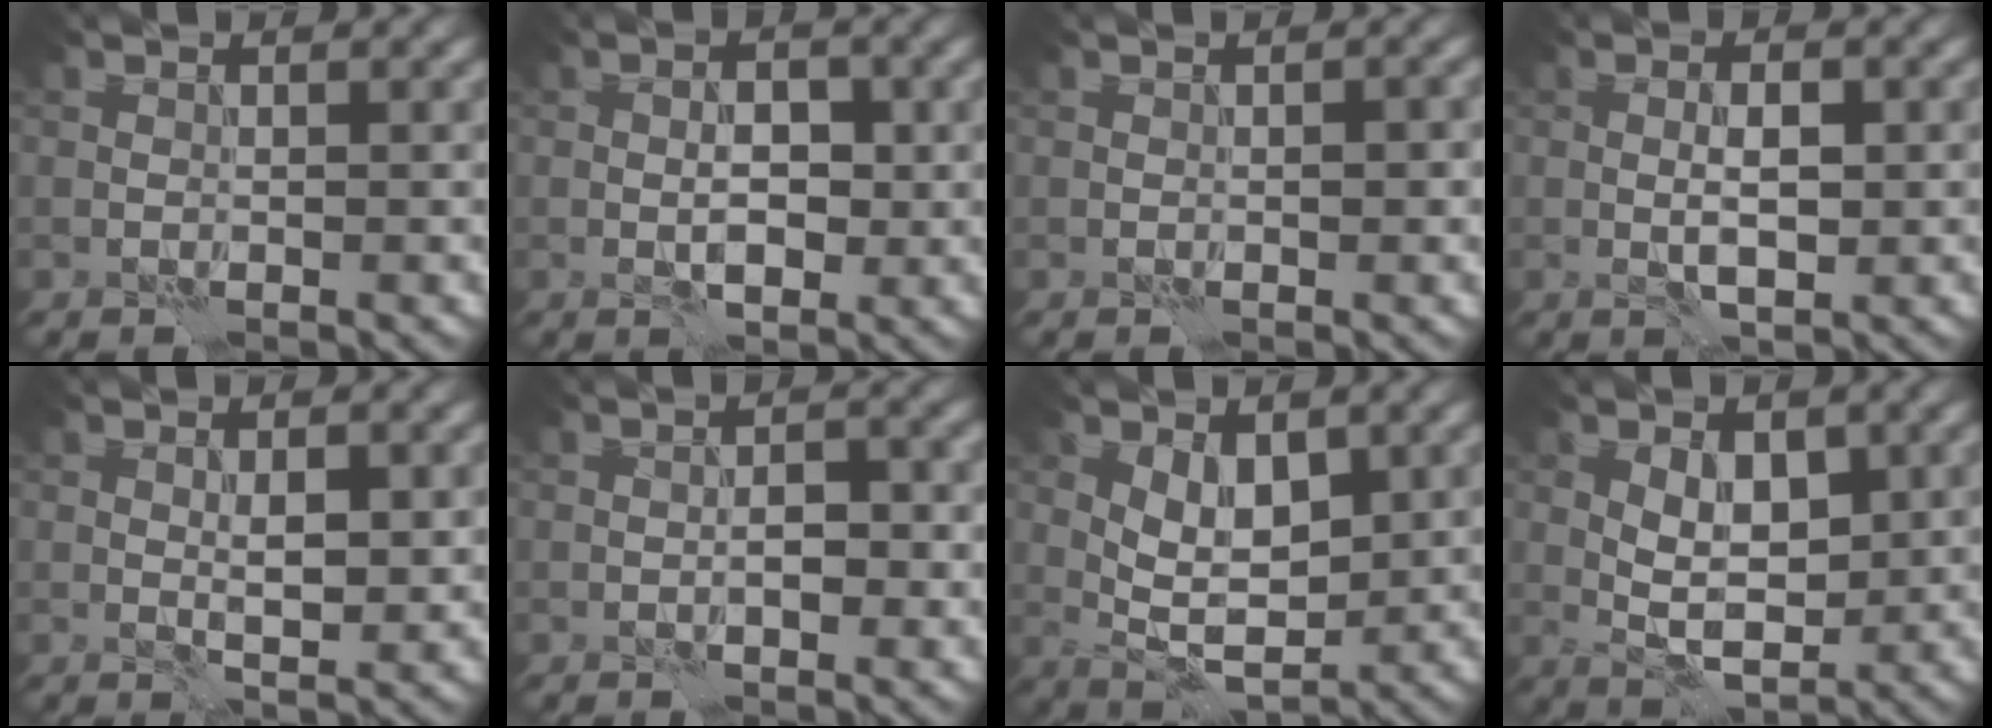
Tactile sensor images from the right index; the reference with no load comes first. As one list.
[{"total": 3.1, "force": [-0.5, 1.6, 2.6], "torque": [-0.032, 0.000, -0.011]}, {"total": 1.2, "force": [-0.1, 0.5, 1.1], "torque": [-0.015, 0.001, -0.001]}, {"total": 2.8, "force": [-0.4, 1.0, 2.6], "torque": [-0.042, 0.001, -0.007]}, {"total": 2.4, "force": [0.2, 0.8, 2.2], "torque": [-0.038, -0.004, 0.004]}, {"total": 2.8, "force": [-0.5, 1.5, 2.3], "torque": [-0.018, 0.003, -0.015]}, {"total": 3.7, "force": [0.6, 1.9, 3.1], "torque": [-0.050, -0.007, 0.013]}, {"total": 3.7, "force": [0.2, 2.0, 3.1], "torque": [-0.046, -0.004, 0.004]}]